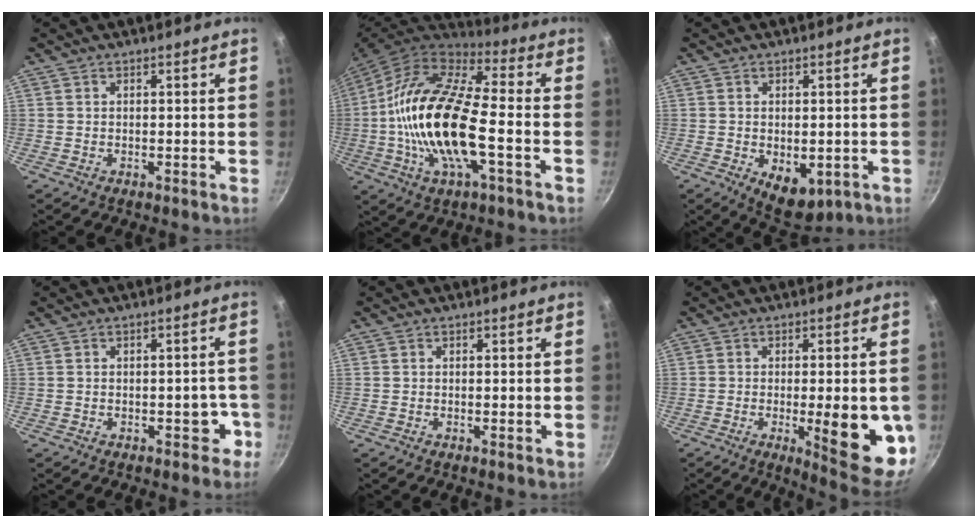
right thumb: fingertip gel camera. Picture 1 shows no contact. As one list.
[{"total": 21.6, "force": [-3.1, 8.5, 19.6], "torque": [-0.376, 0.026, -0.078]}, {"total": 7.6, "force": [-1.7, 4.7, 5.7], "torque": [-0.063, -0.009, -0.010]}, {"total": 4.1, "force": [-1.6, 2.6, 2.7], "torque": [0.003, 0.022, -0.020]}, {"total": 0.6, "force": [0.0, 0.3, 0.6], "torque": [-0.008, -0.001, -0.002]}, {"total": 14.7, "force": [-2.7, 4.4, 13.7], "torque": [-0.150, -0.005, -0.028]}]